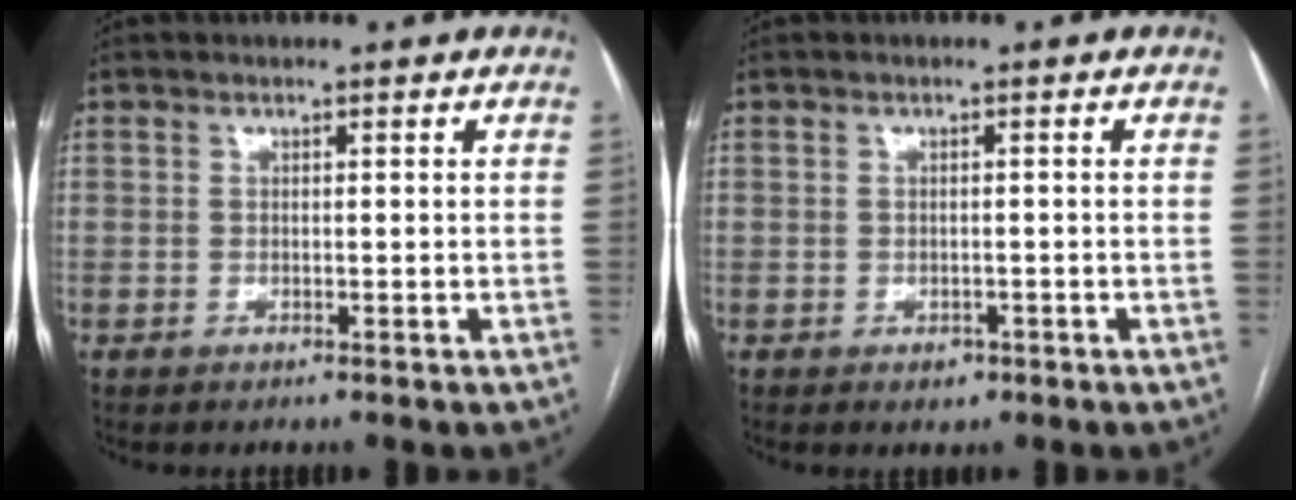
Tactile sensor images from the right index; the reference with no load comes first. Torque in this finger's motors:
{"motor_torque": [-0.14, 0.05, -0.08, -0.04]}